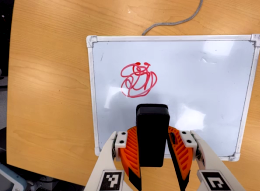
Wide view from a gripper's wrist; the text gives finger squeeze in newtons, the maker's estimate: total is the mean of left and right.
{"total": 6.9, "left": 5.6, "right": 8.2}